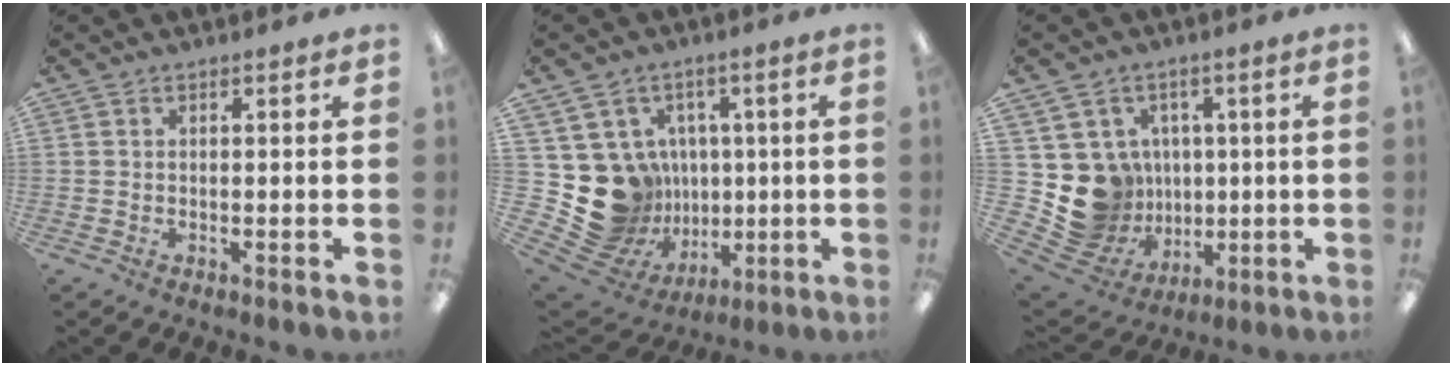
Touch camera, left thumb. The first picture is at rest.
{"total": 15.9, "force": [-0.5, 15.1, 4.9], "torque": [-0.128, -0.023, 0.030]}
{"total": 12.0, "force": [0.8, 11.8, 2.4], "torque": [-0.080, -0.013, 0.041]}